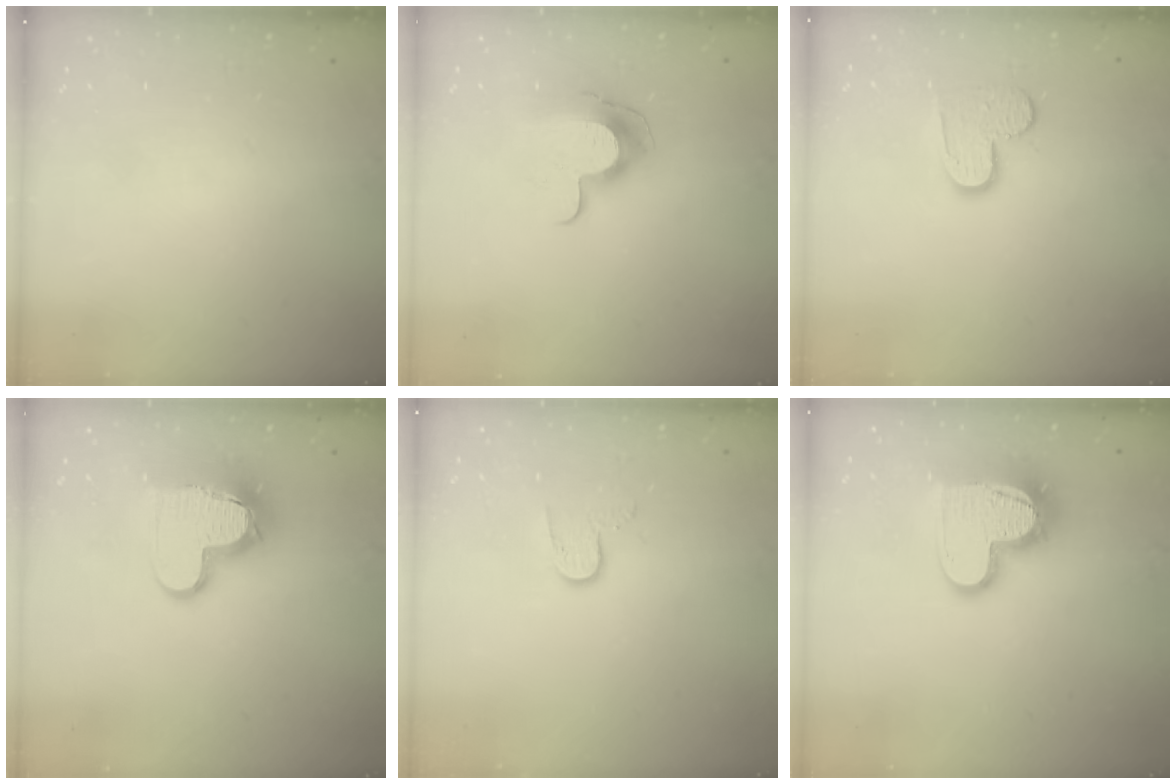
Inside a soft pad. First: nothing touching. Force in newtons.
{"total": 10.8, "press": 10.8, "slide": 0.9}
{"total": 9.2, "press": 9.2, "slide": 0.6}
{"total": 12.7, "press": 12.7, "slide": 1.4}
{"total": 6.3, "press": 6.3, "slide": 0.5}
{"total": 14.7, "press": 14.6, "slide": 1.1}